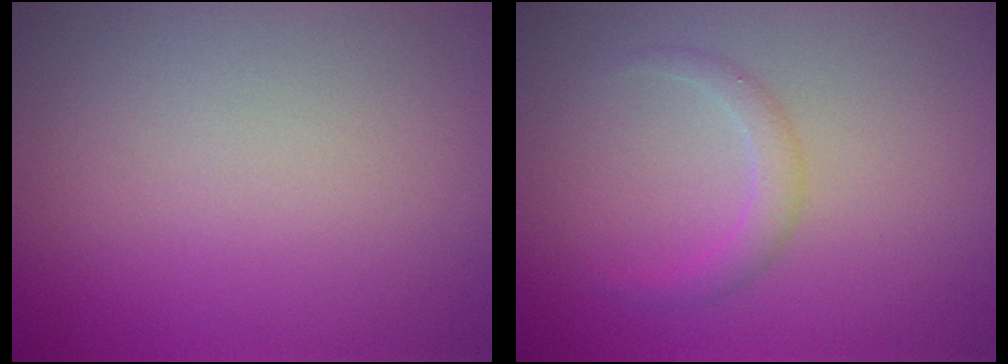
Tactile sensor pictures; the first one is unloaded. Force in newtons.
{"total": 1.5, "press": 1.5, "slide": 0.1}